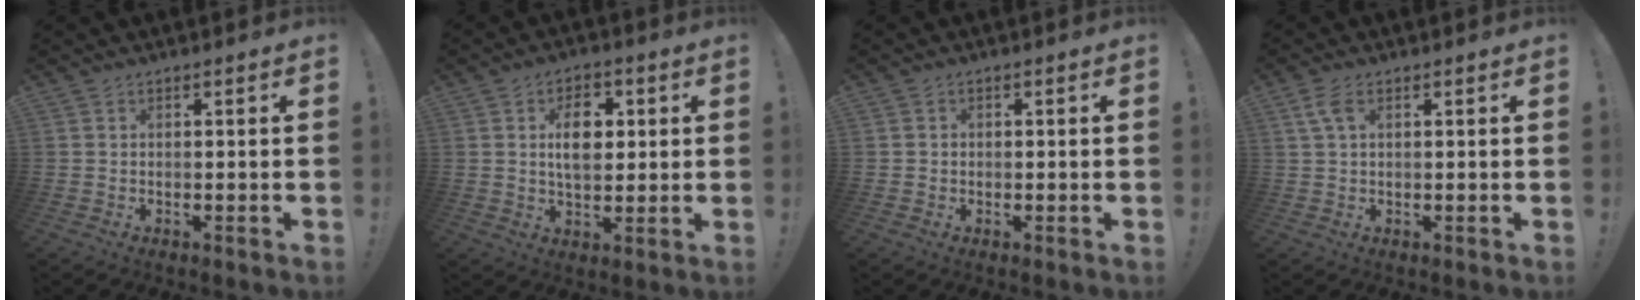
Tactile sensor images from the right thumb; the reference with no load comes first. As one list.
[{"total": 9.5, "force": [2.0, 6.5, 6.6], "torque": [-0.100, 0.010, 0.036]}, {"total": 1.4, "force": [-0.3, 1.3, 0.2], "torque": [-0.001, 0.003, -0.007]}, {"total": 4.2, "force": [1.5, 2.2, 3.3], "torque": [-0.070, 0.009, 0.029]}]